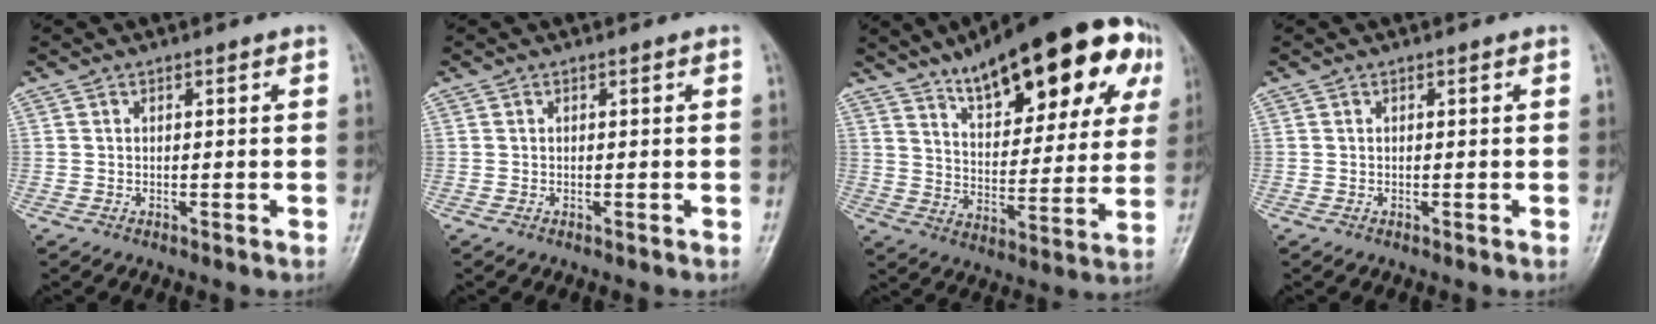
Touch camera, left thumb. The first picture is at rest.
{"total": 0.0}
{"total": 25.4, "force": [13.9, 9.7, 18.9], "torque": [-0.227, -0.023, 0.206]}
{"total": 0.0}